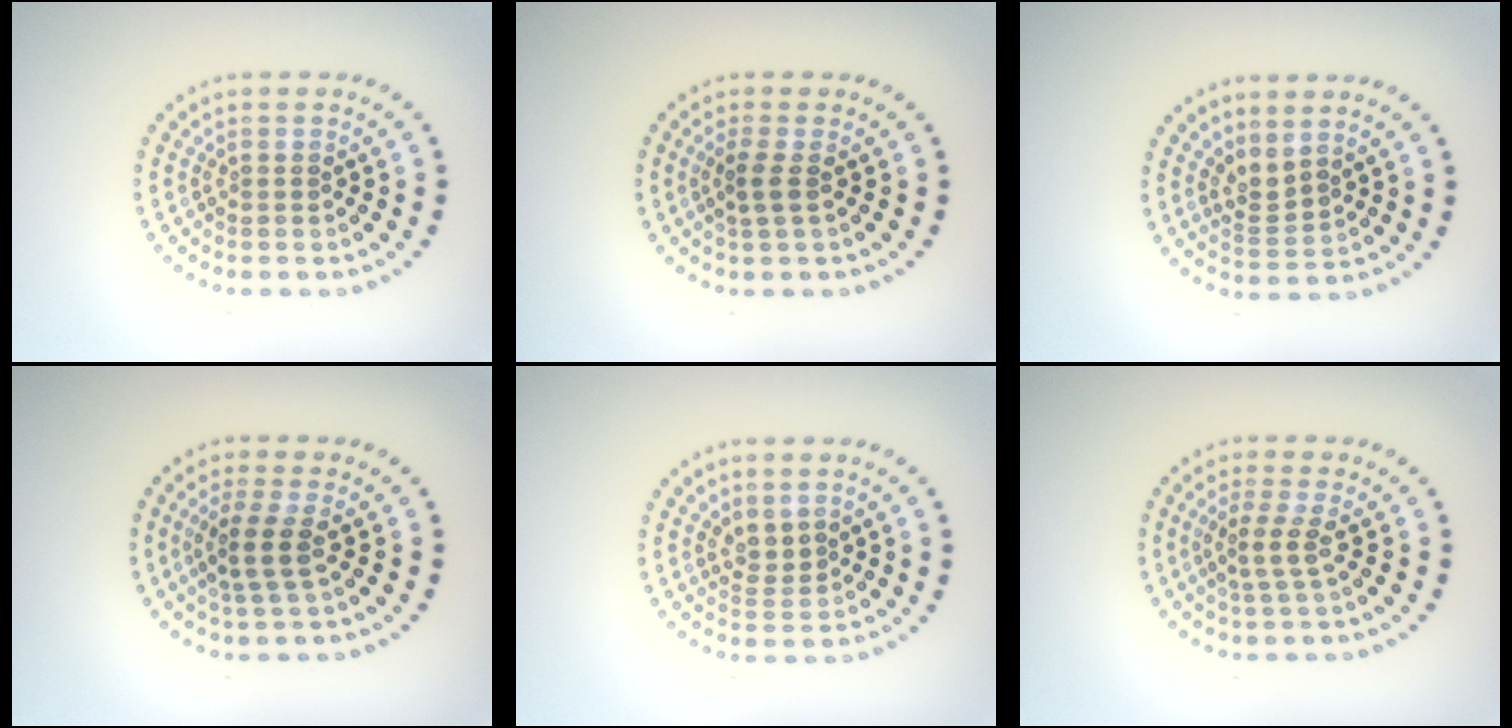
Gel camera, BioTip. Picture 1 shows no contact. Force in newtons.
{"total": 1.5, "press": 1.3, "slide": 0.9}
{"total": 2.1, "press": 1.4, "slide": 1.6}
{"total": 2.6, "press": 2.1, "slide": 1.6}
{"total": 1.6, "press": 1.3, "slide": 0.9}
{"total": 2.1, "press": 1.5, "slide": 1.4}